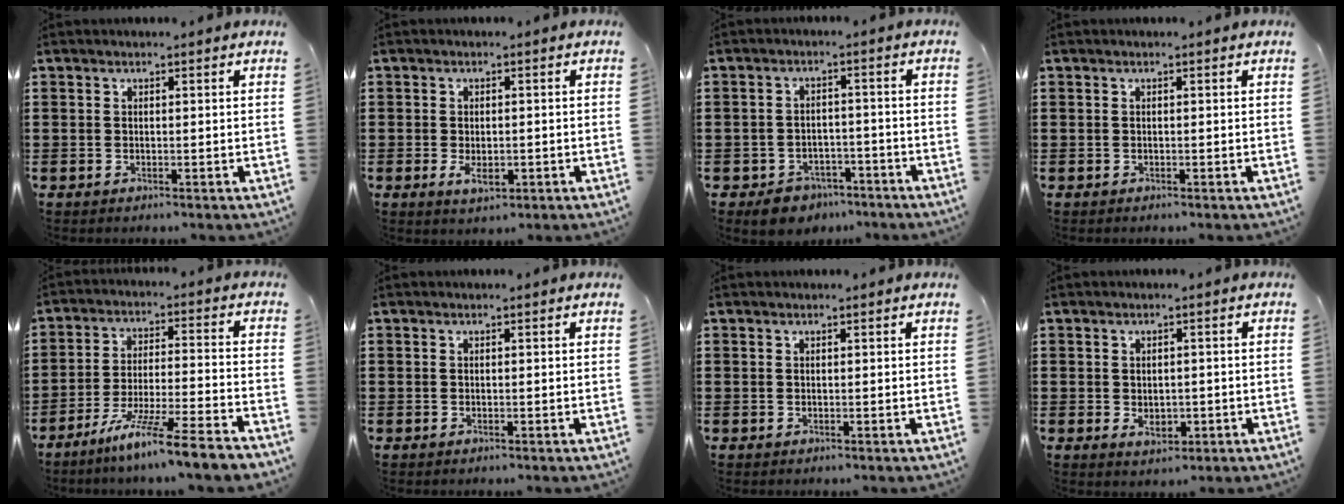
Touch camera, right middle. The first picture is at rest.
{"total": 2.8, "force": [-0.7, 1.3, 2.4], "torque": [-0.044, -0.007, -0.015]}
{"total": 3.7, "force": [-3.4, 1.4, 0.2], "torque": [-0.009, 0.011, -0.068]}
{"total": 0.0}
{"total": 9.8, "force": [-8.2, -0.9, 5.3], "torque": [-0.096, -0.002, -0.161]}
{"total": 0.0}
{"total": 0.0}
{"total": 2.5, "force": [-0.6, 1.5, 1.9], "torque": [-0.020, -0.007, -0.013]}